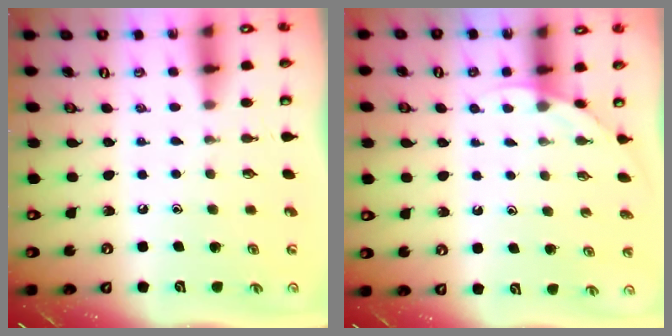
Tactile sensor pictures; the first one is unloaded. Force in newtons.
{"total": 3.1, "press": 3.1, "slide": 0.2}